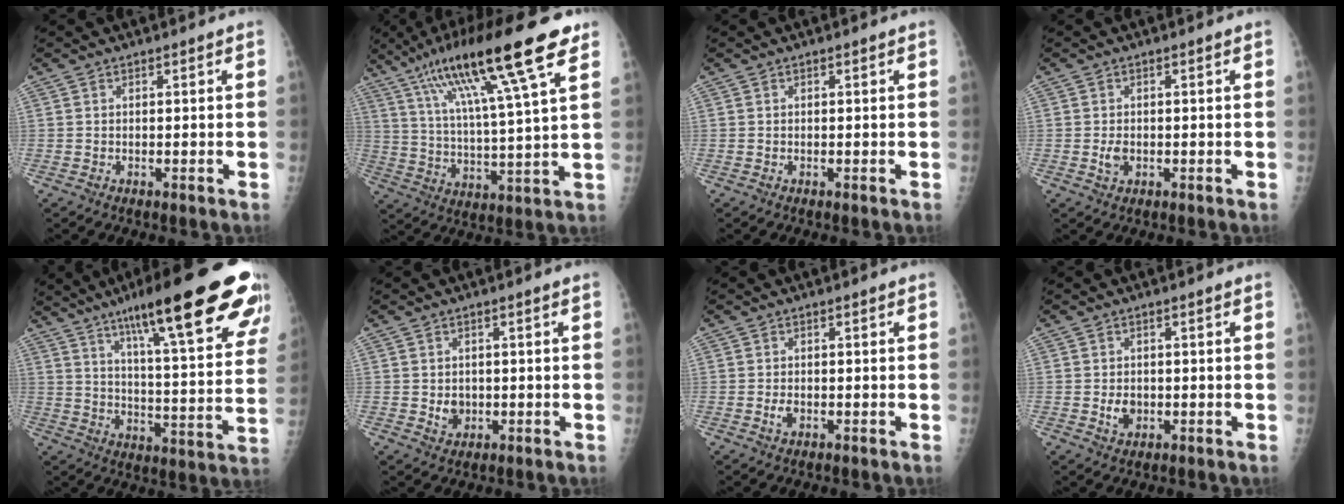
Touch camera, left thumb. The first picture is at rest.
{"total": 20.7, "force": [11.4, 2.6, 17.1], "torque": [-0.289, -0.014, 0.194]}
{"total": 0.0}
{"total": 2.3, "force": [-0.5, 1.6, 1.6], "torque": [-0.025, 0.000, -0.008]}
{"total": 28.5, "force": [17.2, 4.7, 22.2], "torque": [-0.296, -0.043, 0.248]}
{"total": 3.1, "force": [-0.3, 2.6, 1.6], "torque": [-0.011, 0.001, 0.002]}
{"total": 1.7, "force": [-0.5, 1.1, 1.3], "torque": [-0.021, 0.000, -0.010]}
{"total": 3.1, "force": [-0.5, 2.4, 1.9], "torque": [-0.023, 0.001, -0.005]}